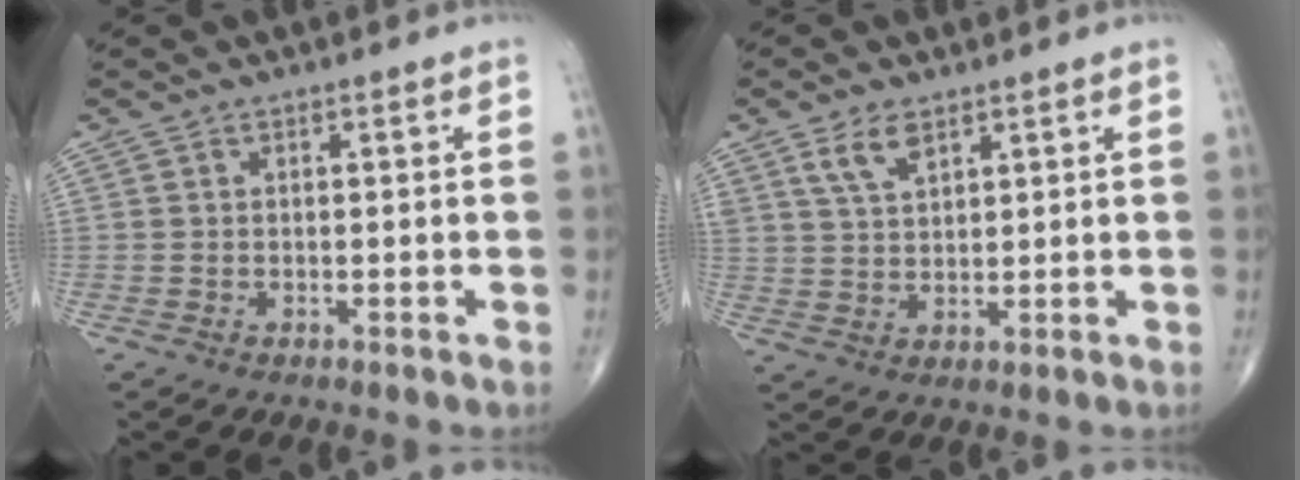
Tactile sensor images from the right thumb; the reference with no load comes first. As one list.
[{"total": 5.1, "force": [3.1, 2.5, 3.2], "torque": [-0.055, -0.014, 0.064]}]